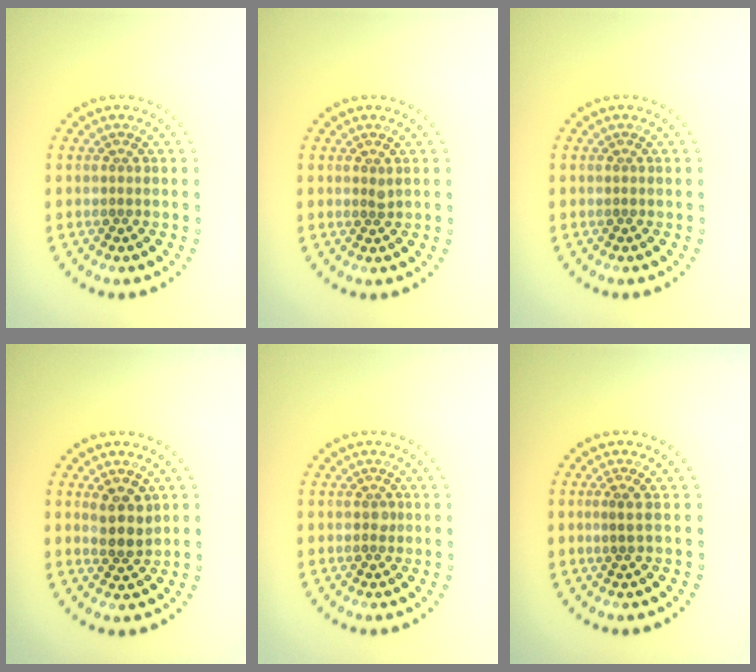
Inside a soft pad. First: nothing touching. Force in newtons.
{"total": 0.6, "press": 0.4, "slide": 0.4}
{"total": 0.0}
{"total": 2.6, "press": 2.4, "slide": 1.0}
{"total": 0.6, "press": 0.5, "slide": 0.3}
{"total": 0.8, "press": 0.6, "slide": 0.6}